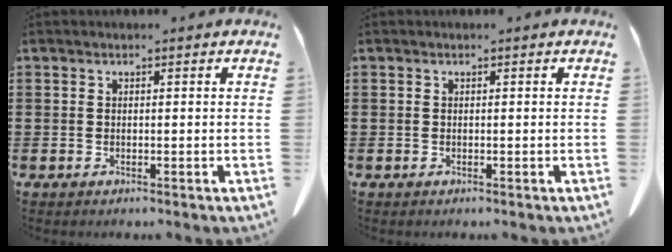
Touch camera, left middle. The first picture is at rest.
{"total": 0.0}